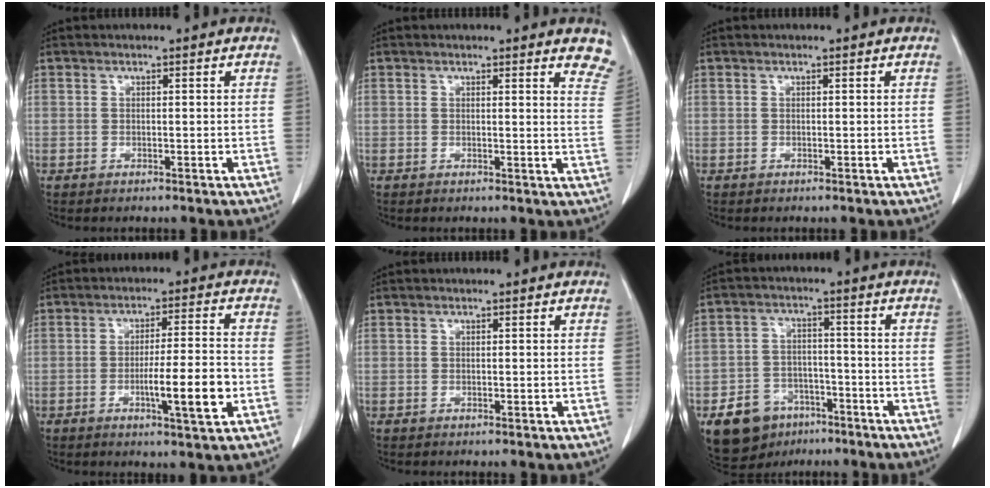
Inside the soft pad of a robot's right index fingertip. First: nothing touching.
{"total": 5.3, "force": [4.9, 0.8, 2.1], "torque": [-0.011, -0.024, 0.026]}
{"total": 0.0}
{"total": 8.8, "force": [-2.6, 0.4, 8.4], "torque": [-0.130, -0.006, -0.042]}
{"total": 0.0}
{"total": 9.3, "force": [-5.6, 6.7, 3.2], "torque": [-0.059, 0.011, -0.083]}